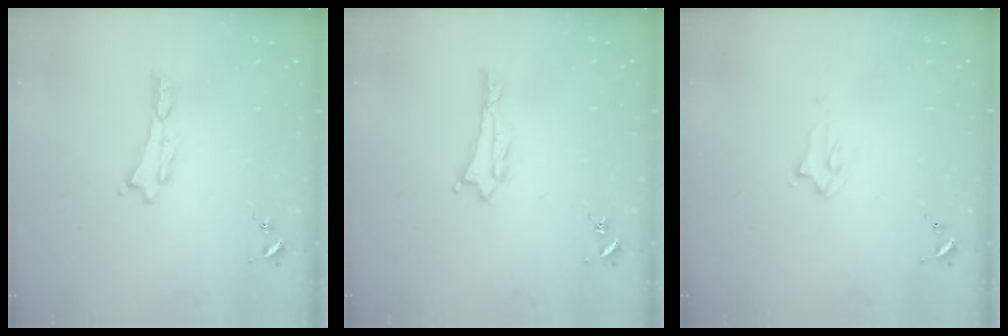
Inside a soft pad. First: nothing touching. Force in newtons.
{"total": 1.0, "press": 1.0, "slide": 0.2}
{"total": 2.0, "press": 2.0, "slide": 0.2}